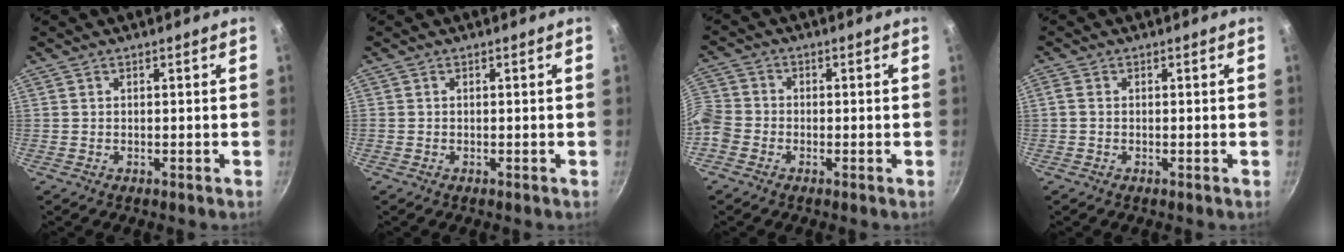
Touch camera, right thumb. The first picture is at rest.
{"total": 0.0}
{"total": 8.5, "force": [-3.0, 6.9, 3.9], "torque": [-0.093, 0.023, -0.080]}
{"total": 1.3, "force": [-0.1, 1.0, 0.8], "torque": [-0.018, 0.003, -0.005]}